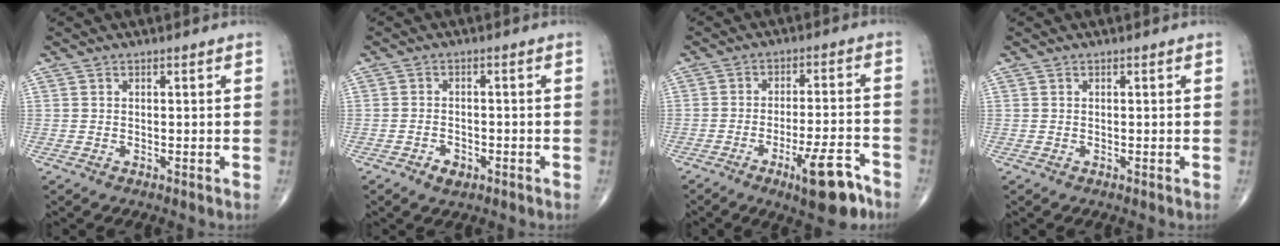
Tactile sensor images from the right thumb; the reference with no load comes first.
{"total": 3.0, "force": [-1.6, 1.9, 1.6], "torque": [-0.021, 0.006, -0.024]}
{"total": 11.2, "force": [-6.5, 2.9, 8.6], "torque": [-0.123, 0.035, -0.093]}
{"total": 0.0}